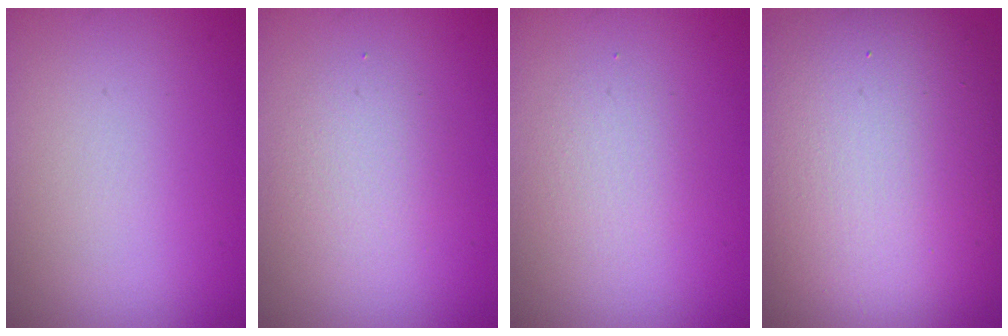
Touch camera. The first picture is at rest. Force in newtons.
{"total": 2.2, "press": 2.2, "slide": 0.2}
{"total": 1.7, "press": 1.7, "slide": 0.1}
{"total": 16.6, "press": 16.6, "slide": 0.4}